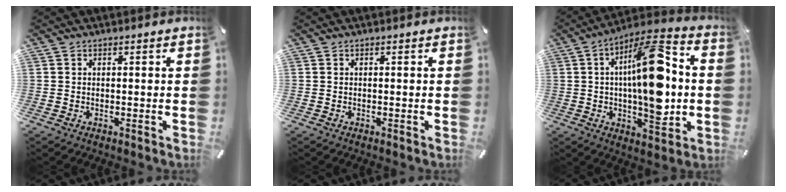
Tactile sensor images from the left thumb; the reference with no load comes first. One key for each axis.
{"total": 0.0}
{"total": 21.0, "fx": 1.3, "fy": 8.6, "fz": 19.1, "tx": -0.312, "ty": 0.002, "tz": 0.020}